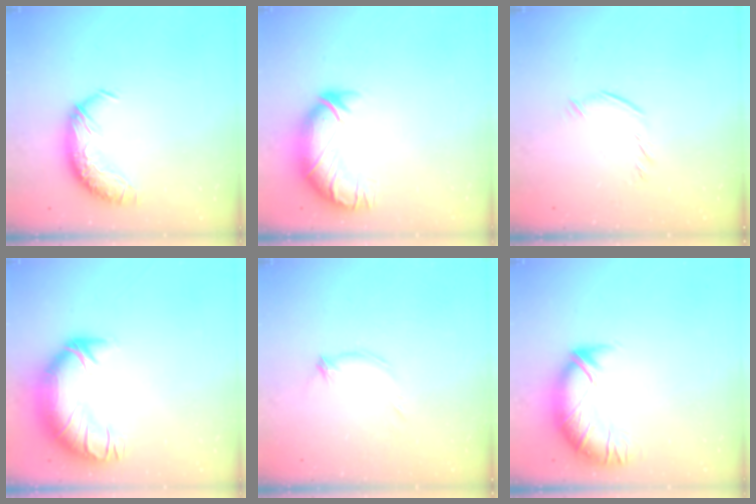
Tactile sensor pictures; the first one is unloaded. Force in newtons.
{"total": 3.3, "press": 1.6, "slide": 2.8}
{"total": 5.5, "press": 5.4, "slide": 0.8}
{"total": 3.8, "press": 2.1, "slide": 3.2}
{"total": 5.3, "press": 5.1, "slide": 1.3}
{"total": 3.0, "press": 1.5, "slide": 2.6}